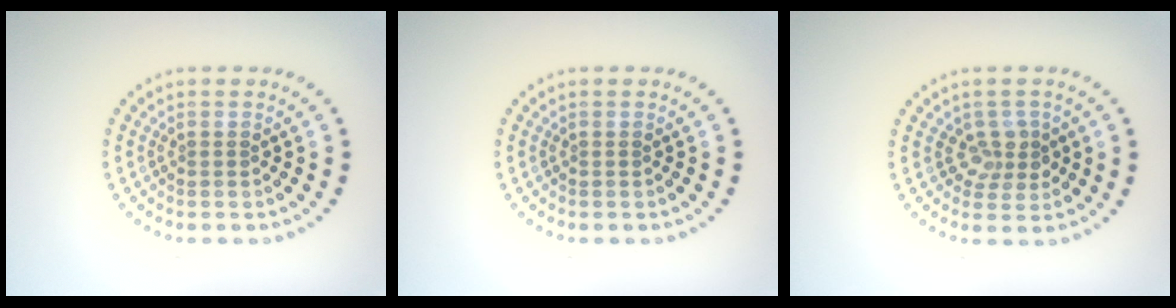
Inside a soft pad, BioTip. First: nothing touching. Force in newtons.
{"total": 0.0}
{"total": 2.3, "press": 2.0, "slide": 1.2}